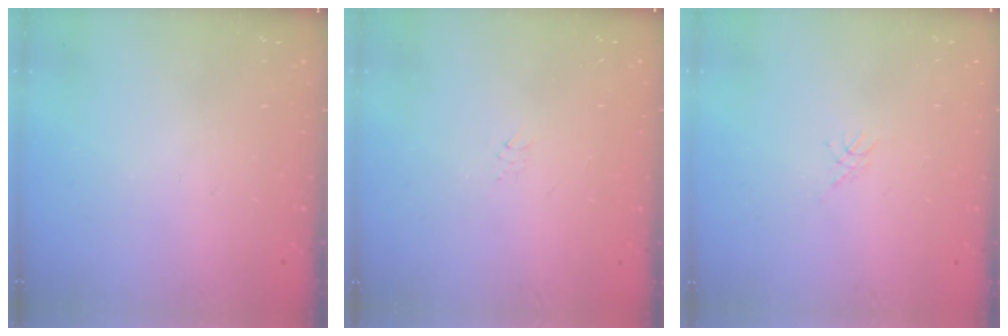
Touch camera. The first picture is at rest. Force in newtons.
{"total": 3.0, "press": 3.0, "slide": 0.1}
{"total": 1.1, "press": 1.1, "slide": 0.3}